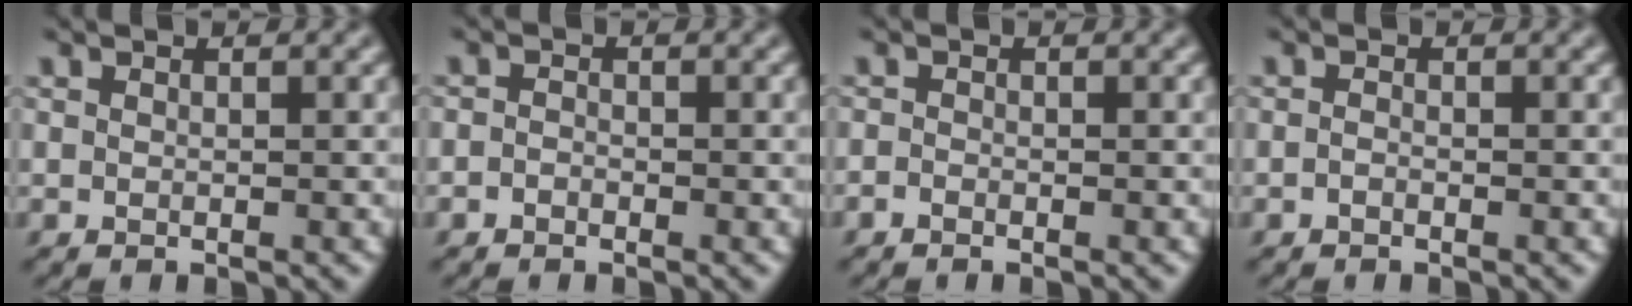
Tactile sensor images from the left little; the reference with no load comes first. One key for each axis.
{"total": 0.9, "fx": -0.5, "fy": 0.7, "fz": 0.3, "tx": -0.001, "ty": -0.002, "tz": -0.019}
{"total": 0.7, "fx": -0.6, "fy": 0.3, "fz": 0.3, "tx": -0.007, "ty": 0.000, "tz": -0.010}
{"total": 0.6, "fx": -0.5, "fy": 0.2, "fz": 0.3, "tx": -0.010, "ty": 0.001, "tz": -0.010}